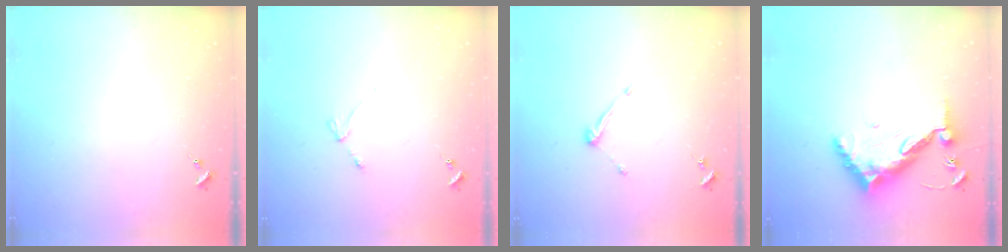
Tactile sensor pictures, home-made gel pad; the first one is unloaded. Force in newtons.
{"total": 3.1, "press": 3.0, "slide": 0.4}
{"total": 6.6, "press": 6.6, "slide": 0.5}
{"total": 13.4, "press": 13.3, "slide": 1.4}